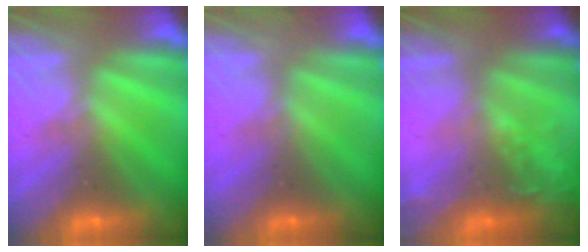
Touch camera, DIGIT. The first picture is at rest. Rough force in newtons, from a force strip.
{"total": 4.7}
{"total": 2.1}